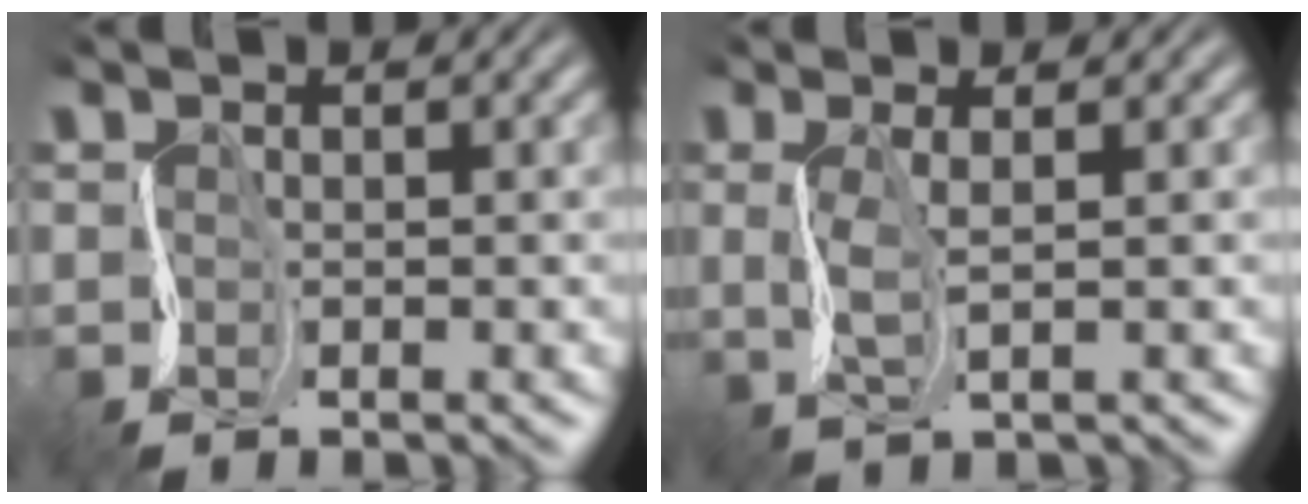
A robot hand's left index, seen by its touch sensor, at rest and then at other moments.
{"total": 1.8, "force": [0.7, 0.5, 1.6], "torque": [-0.037, 0.005, 0.013]}